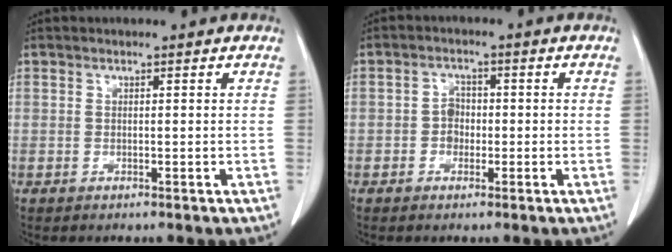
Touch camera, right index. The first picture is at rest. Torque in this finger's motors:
{"motor_torque": [0.41, -0.34, 0.00, 0.04]}